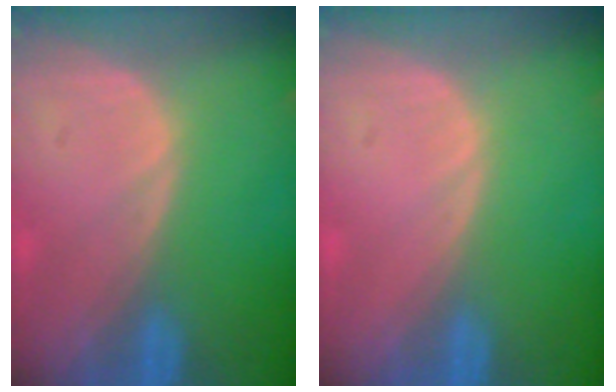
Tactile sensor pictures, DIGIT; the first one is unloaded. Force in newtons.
{"total": 0.0}